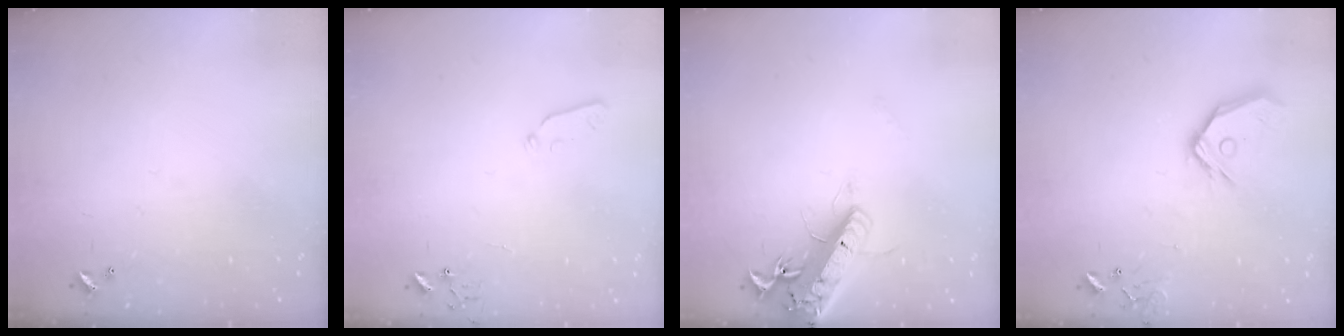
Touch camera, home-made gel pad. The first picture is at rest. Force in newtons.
{"total": 4.8, "press": 4.7, "slide": 0.7}
{"total": 18.1, "press": 17.7, "slide": 3.6}
{"total": 14.2, "press": 14.0, "slide": 2.3}